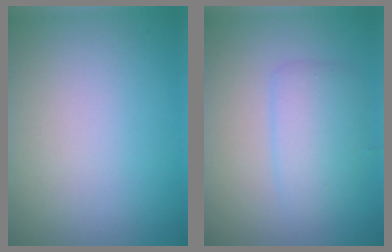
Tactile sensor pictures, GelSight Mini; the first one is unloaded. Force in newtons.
{"total": 2.9, "press": 2.9, "slide": 0.2}